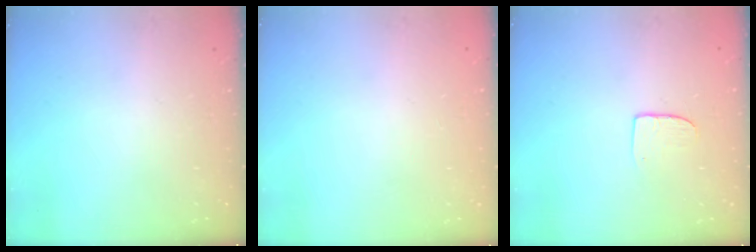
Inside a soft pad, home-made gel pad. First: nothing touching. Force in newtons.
{"total": 0.0}
{"total": 6.3, "press": 6.3, "slide": 0.6}